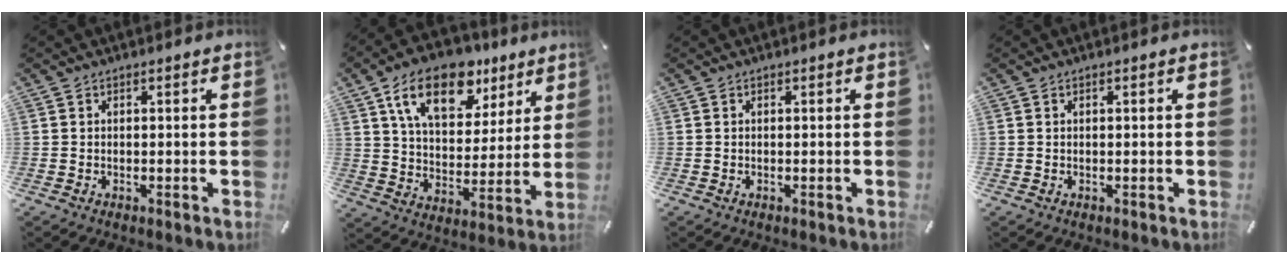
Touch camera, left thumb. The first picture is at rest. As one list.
[{"total": 17.8, "force": [10.6, 10.2, 10.0], "torque": [-0.167, -0.040, 0.185]}, {"total": 0.0}, {"total": 0.0}]